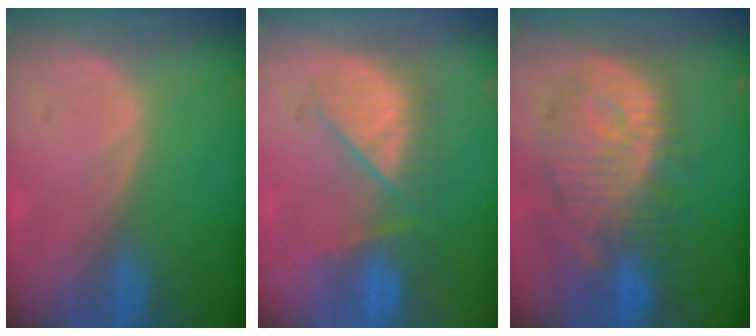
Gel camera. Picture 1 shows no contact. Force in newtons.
{"total": 7.7, "press": 7.7, "slide": 0.6}
{"total": 12.3, "press": 11.0, "slide": 5.4}